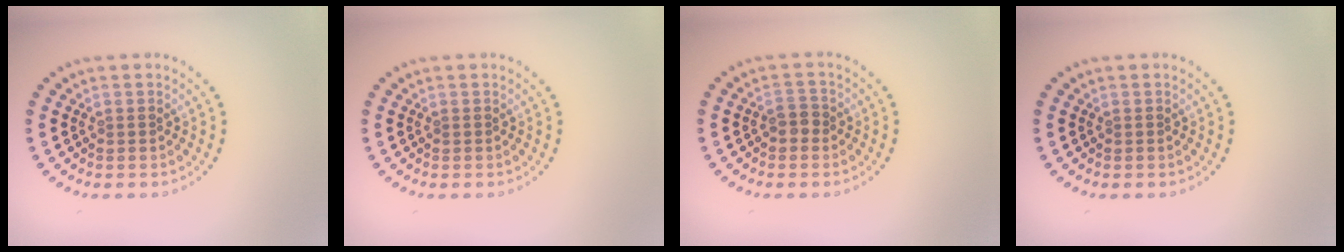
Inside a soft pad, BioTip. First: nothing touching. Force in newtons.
{"total": 0.0}
{"total": 1.4, "press": 1.3, "slide": 0.5}
{"total": 0.0}